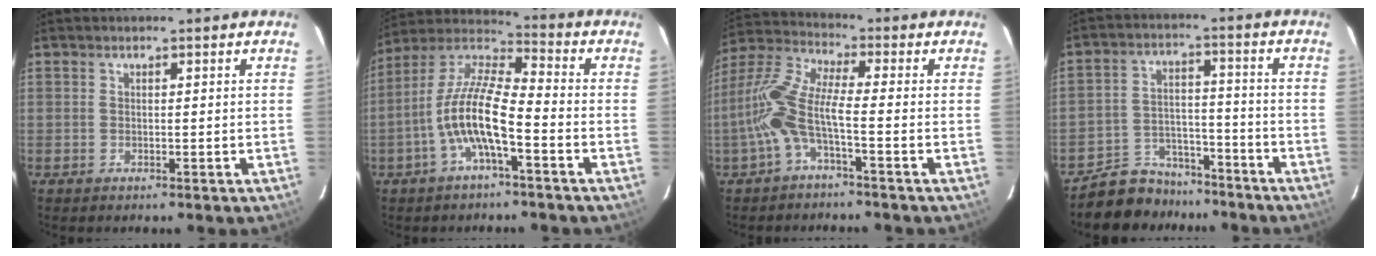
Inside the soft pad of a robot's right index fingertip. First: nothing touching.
{"total": 11.7, "force": [-4.4, 2.8, 10.4], "torque": [-0.216, 0.006, -0.087]}
{"total": 9.4, "force": [-3.1, 1.5, 8.7], "torque": [-0.203, 0.009, -0.065]}
{"total": 10.6, "force": [-8.9, 5.5, 1.7], "torque": [-0.050, 0.031, -0.131]}